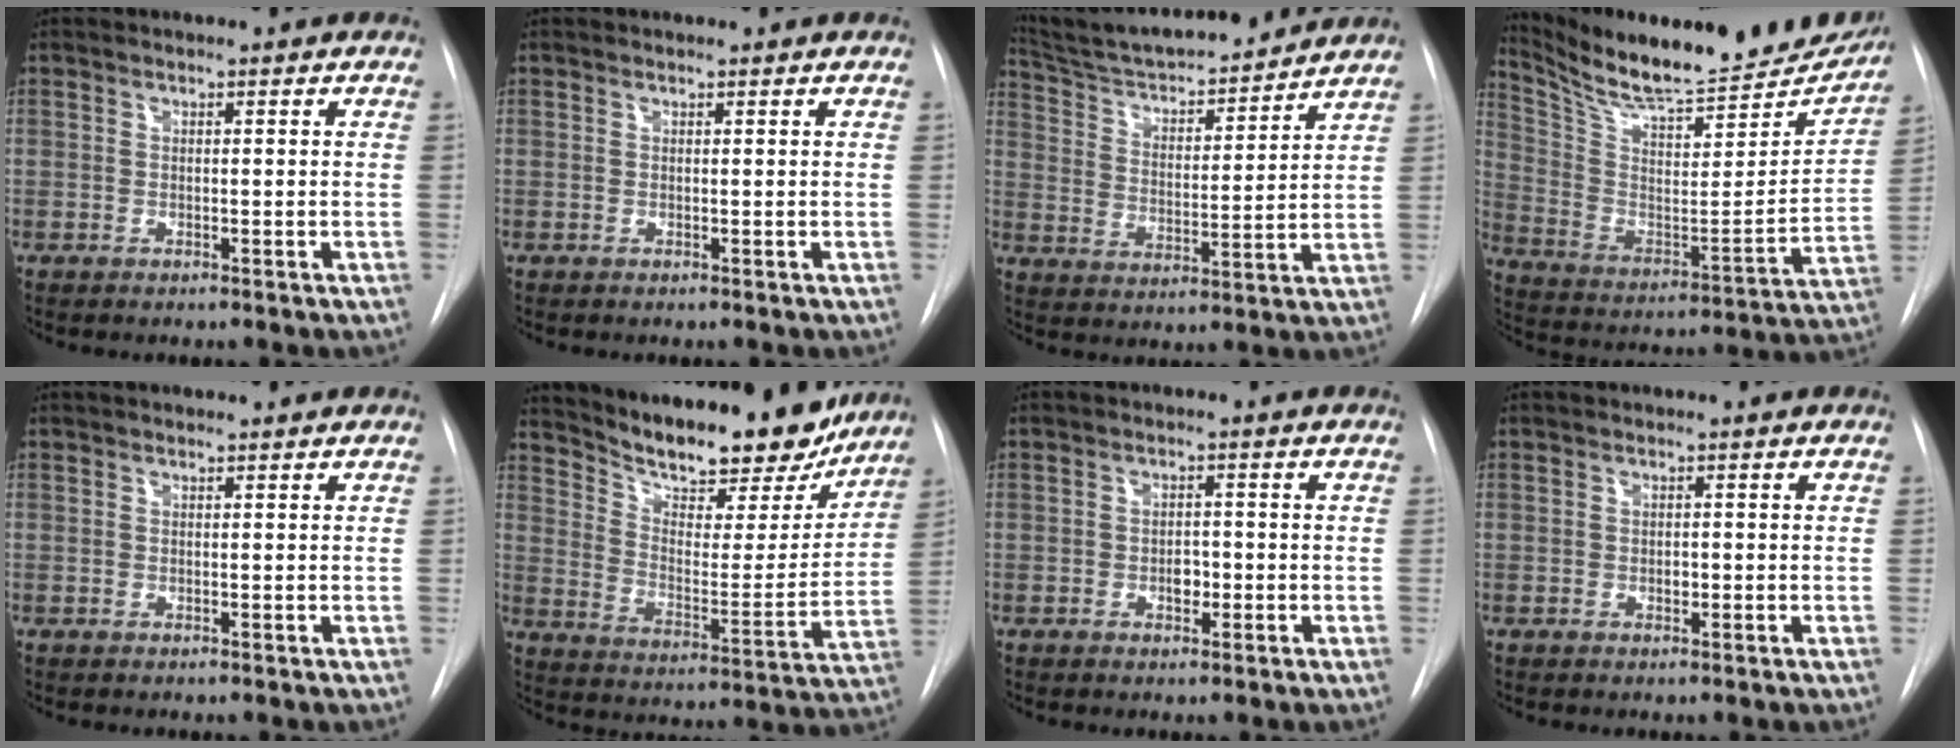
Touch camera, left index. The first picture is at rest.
{"total": 0.9, "force": [0.9, 0.1, 0.0], "torque": [-0.006, 0.011, 0.014]}
{"total": 18.1, "force": [16.8, 2.2, 6.5], "torque": [-0.106, 0.004, 0.264]}
{"total": 26.1, "force": [23.2, 4.5, 11.0], "torque": [-0.181, -0.056, 0.335]}
{"total": 3.0, "force": [2.8, 0.5, 1.0], "torque": [-0.013, 0.028, 0.038]}
{"total": 21.7, "force": [18.9, 5.6, 9.1], "torque": [-0.143, -0.015, 0.270]}
{"total": 1.9, "force": [-0.5, 1.2, 1.3], "torque": [-0.019, 0.004, -0.006]}
{"total": 0.6, "force": [0.0, 0.5, 0.4], "torque": [-0.005, 0.000, -0.002]}